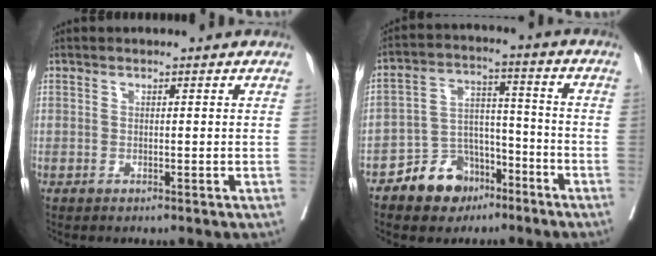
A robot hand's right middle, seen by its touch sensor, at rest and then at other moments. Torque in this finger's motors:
{"motor_torque": [-0.17, -0.17, 0.09, 0.00]}